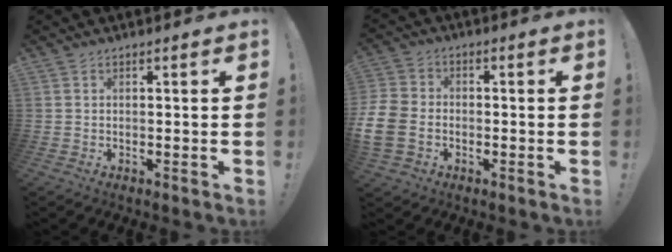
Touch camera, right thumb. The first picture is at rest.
{"total": 9.7, "force": [-3.6, 7.2, 5.4], "torque": [-0.113, 0.020, -0.061]}